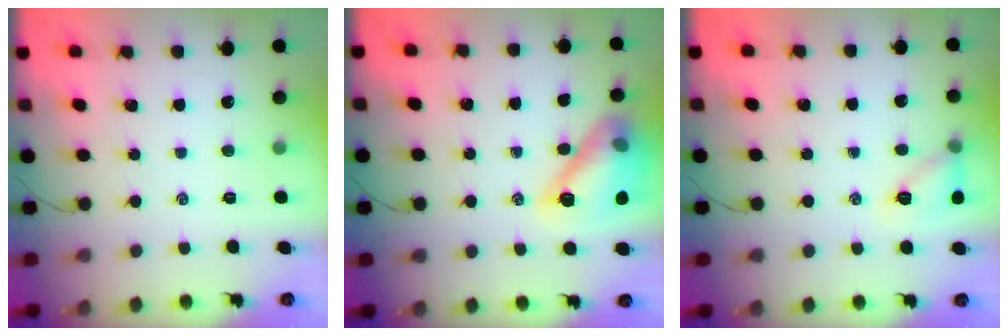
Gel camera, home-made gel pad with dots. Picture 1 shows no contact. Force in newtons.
{"total": 16.1, "press": 16.1, "slide": 0.6}
{"total": 9.5, "press": 9.5, "slide": 0.9}